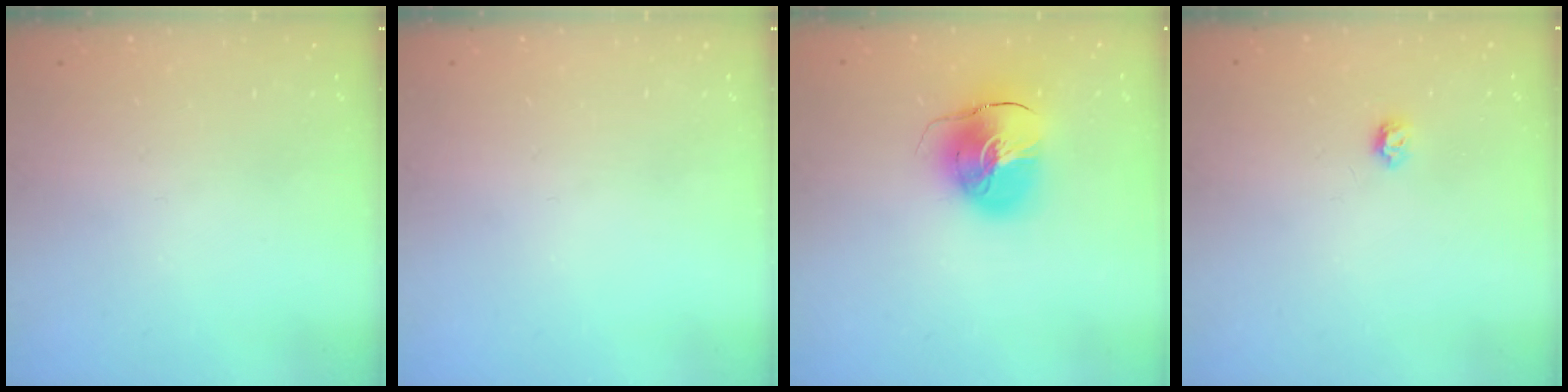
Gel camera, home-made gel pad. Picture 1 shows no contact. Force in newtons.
{"total": 0.0}
{"total": 11.5, "press": 11.4, "slide": 1.5}
{"total": 3.9, "press": 3.9, "slide": 0.6}